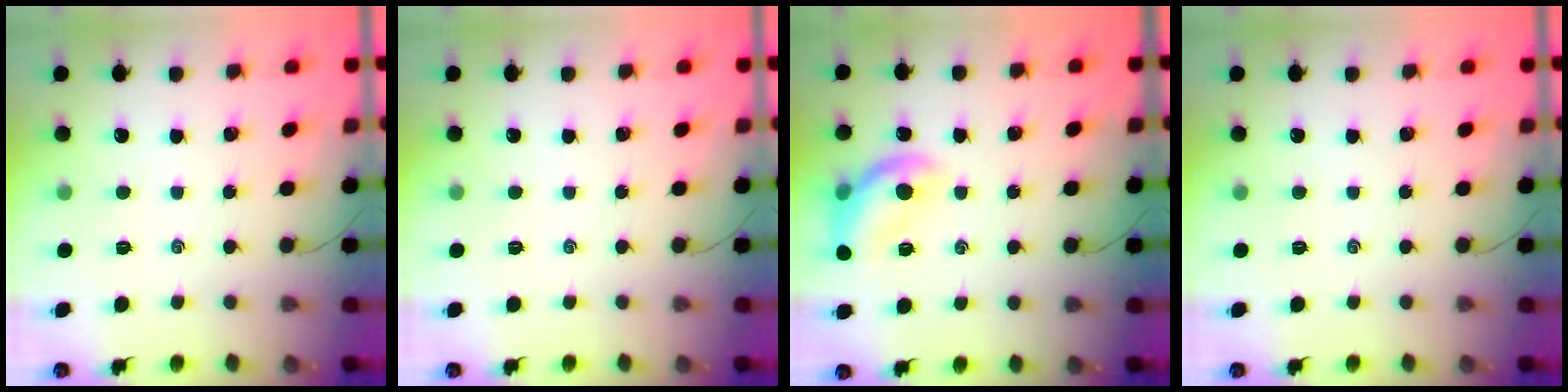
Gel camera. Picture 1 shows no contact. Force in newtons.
{"total": 0.0}
{"total": 13.1, "press": 13.1, "slide": 1.3}
{"total": 0.0}